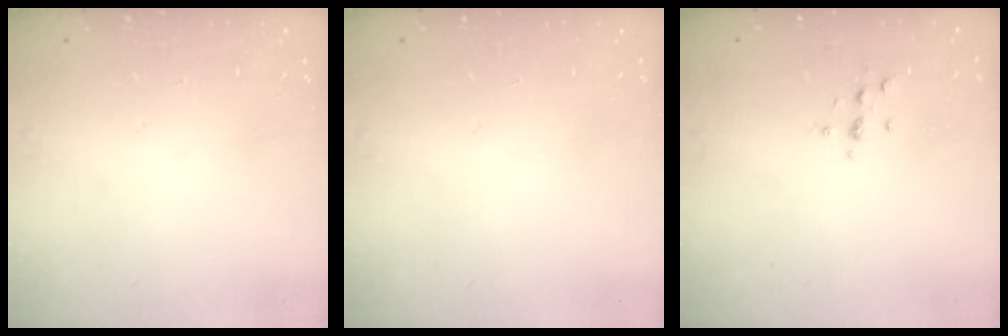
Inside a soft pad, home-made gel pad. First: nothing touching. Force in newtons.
{"total": 0.0}
{"total": 2.3, "press": 2.2, "slide": 0.2}